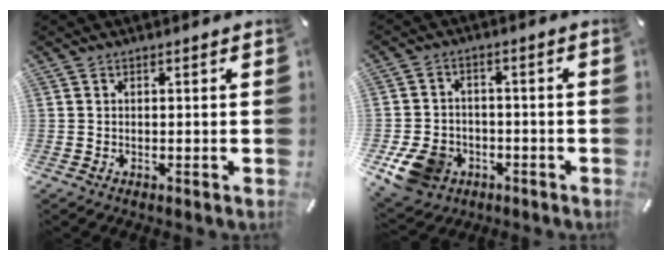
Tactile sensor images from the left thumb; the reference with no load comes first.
{"total": 10.1, "force": [-4.4, 7.9, 4.5], "torque": [-0.096, 0.030, -0.078]}